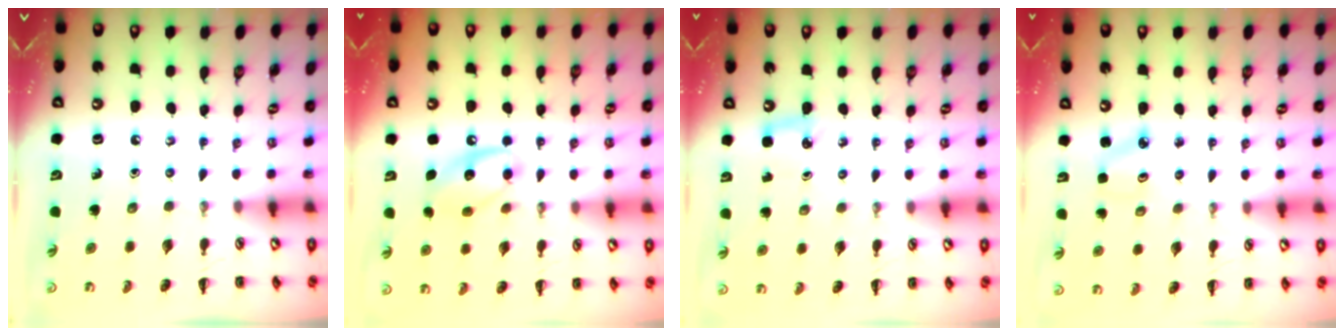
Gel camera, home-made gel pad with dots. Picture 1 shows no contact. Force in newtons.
{"total": 11.5, "press": 11.5, "slide": 1.3}
{"total": 3.2, "press": 3.0, "slide": 1.0}
{"total": 2.5, "press": 2.4, "slide": 0.5}